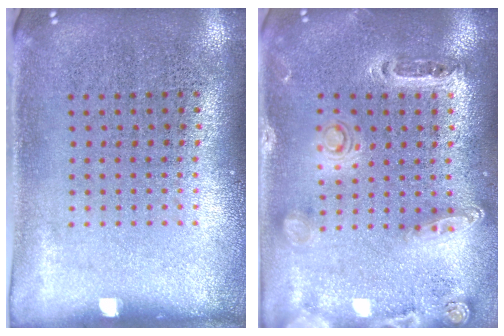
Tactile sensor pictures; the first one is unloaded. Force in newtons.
{"total": 1.5, "press": 1.4, "slide": 0.2}